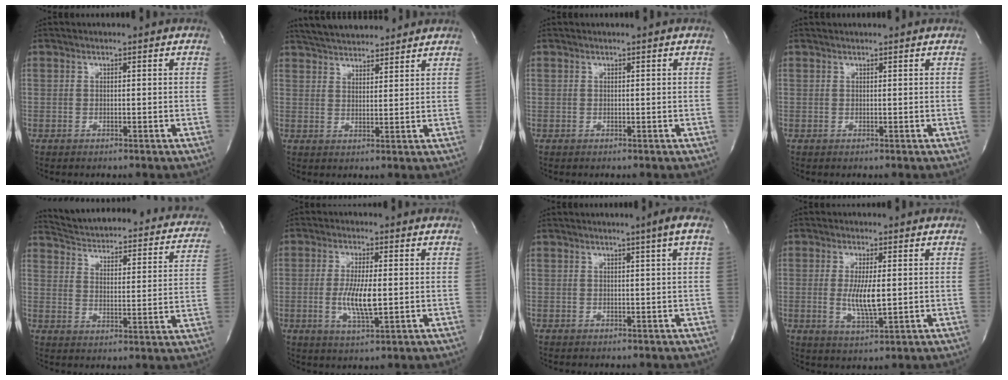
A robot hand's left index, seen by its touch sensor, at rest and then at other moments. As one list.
[{"total": 11.3, "force": [10.3, 2.4, 3.7], "torque": [-0.057, 0.022, 0.158]}, {"total": 0.0}, {"total": 1.9, "force": [1.8, 0.0, 0.4], "torque": [-0.006, 0.016, 0.023]}, {"total": 25.1, "force": [22.7, 6.0, 9.1], "torque": [-0.131, -0.046, 0.270]}, {"total": 6.6, "force": [-0.8, 1.2, 6.4], "torque": [-0.127, -0.015, -0.014]}, {"total": 1.7, "force": [0.7, -0.6, 1.4], "torque": [-0.023, -0.004, 0.013]}, {"total": 5.8, "force": [-0.1, 1.1, 5.7], "torque": [-0.112, -0.015, -0.001]}]